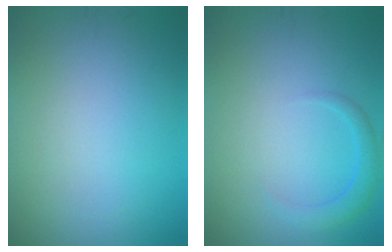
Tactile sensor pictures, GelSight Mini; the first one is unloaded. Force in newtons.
{"total": 1.8, "press": 1.8, "slide": 0.1}